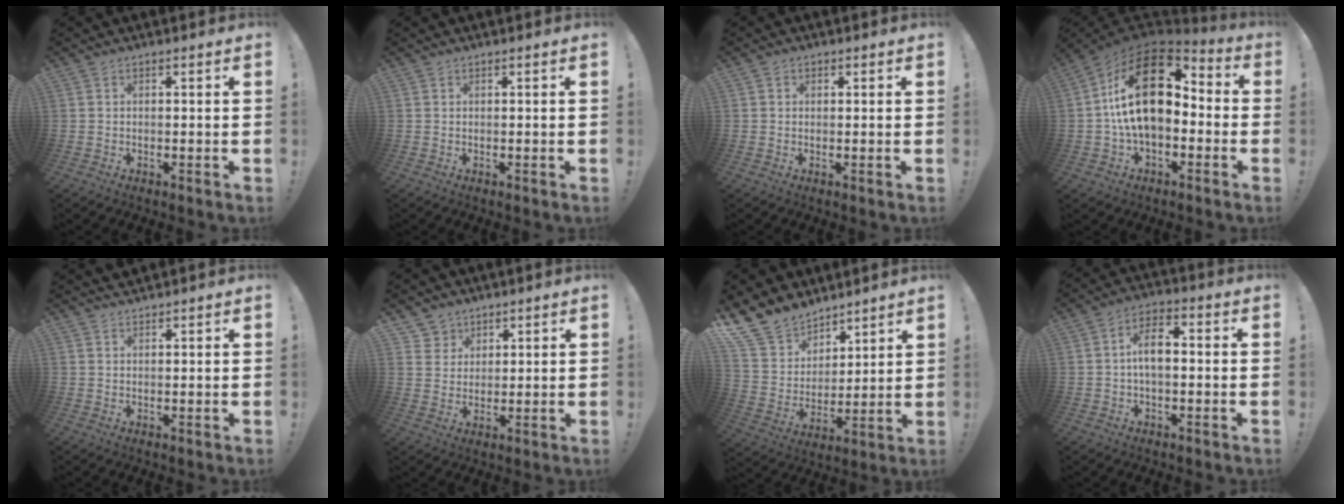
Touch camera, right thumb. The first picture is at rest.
{"total": 0.0}
{"total": 1.1, "force": [0.0, 1.0, 0.4], "torque": [-0.004, 0.002, 0.000]}
{"total": 22.5, "force": [3.8, 12.2, 18.6], "torque": [-0.320, 0.001, 0.068]}
{"total": 1.6, "force": [1.6, 0.0, -0.1], "torque": [0.009, -0.009, 0.028]}
{"total": 5.0, "force": [3.2, 3.8, 0.0], "torque": [0.002, -0.026, 0.063]}
{"total": 14.2, "force": [10.8, 8.7, 3.0], "torque": [-0.062, -0.086, 0.211]}
{"total": 7.8, "force": [0.1, 3.9, 6.8], "torque": [-0.113, 0.005, 0.002]}